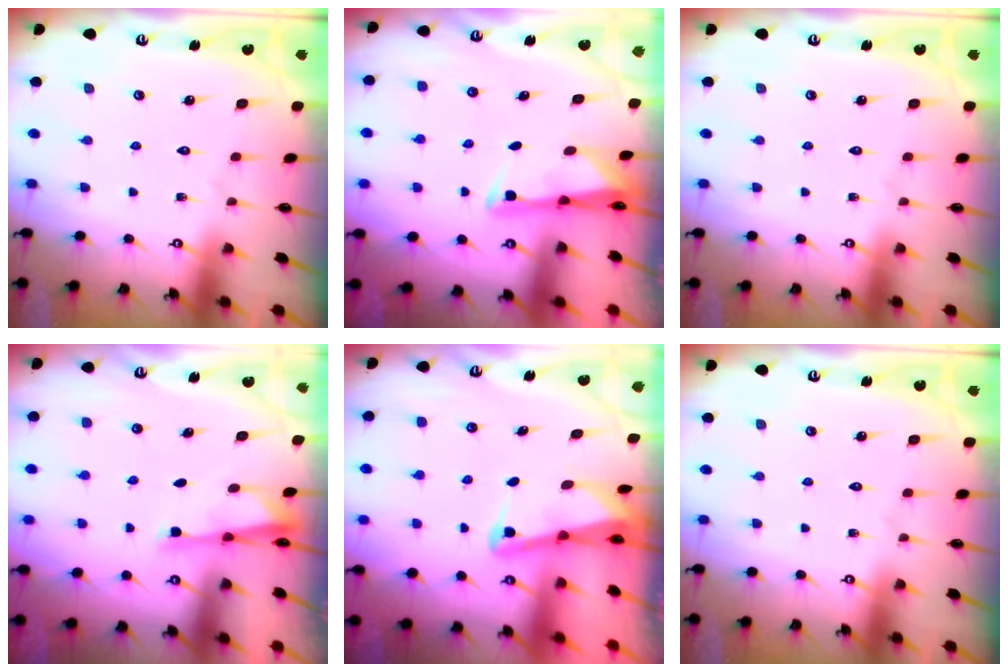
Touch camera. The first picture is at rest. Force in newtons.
{"total": 2.7, "press": 2.7, "slide": 0.4}
{"total": 0.0}
{"total": 3.4, "press": 3.4, "slide": 0.7}
{"total": 2.6, "press": 2.5, "slide": 0.6}
{"total": 0.0}